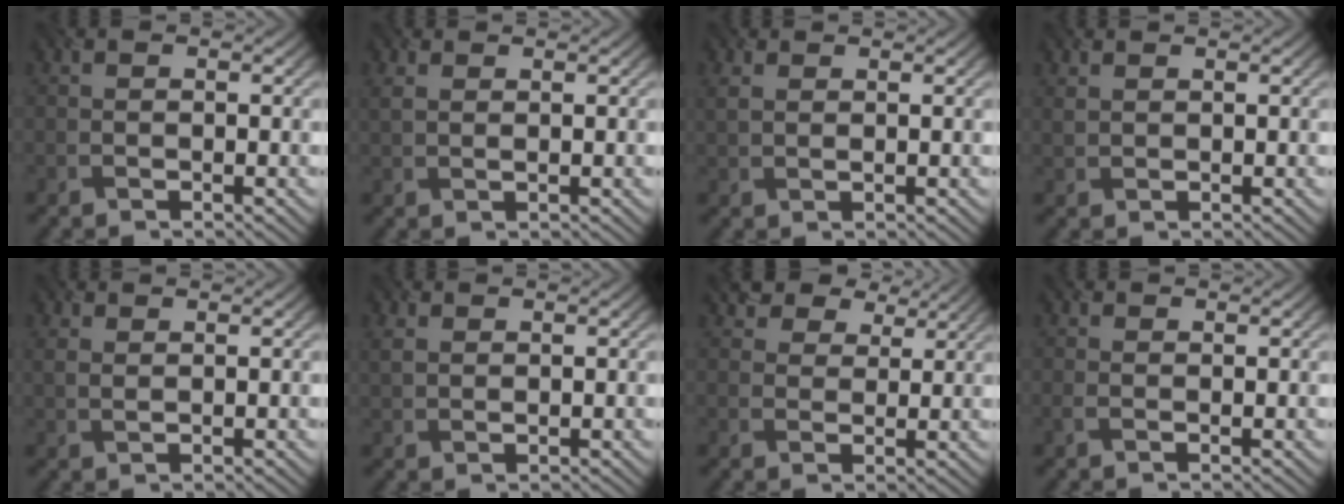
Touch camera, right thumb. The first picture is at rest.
{"total": 1.5, "force": [1.4, 0.2, 0.6], "torque": [-0.029, 0.002, 0.025]}
{"total": 1.6, "force": [1.4, 0.3, 0.7], "torque": [-0.031, 0.001, 0.026]}
{"total": 1.2, "force": [1.2, 0.1, 0.0], "torque": [-0.013, -0.003, 0.025]}
{"total": 1.5, "force": [1.5, 0.1, 0.5], "torque": [-0.027, 0.000, 0.026]}
{"total": 1.7, "force": [1.5, 0.7, 0.6], "torque": [-0.031, -0.001, 0.029]}
{"total": 6.4, "force": [5.0, 3.4, 2.2], "torque": [-0.056, -0.009, 0.092]}
{"total": 0.6, "force": [0.2, 0.3, 0.4], "torque": [-0.017, -0.004, 0.000]}